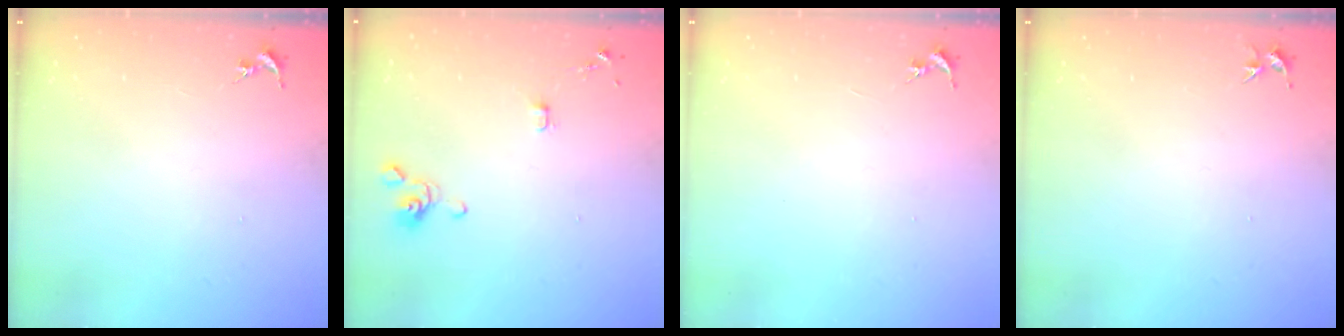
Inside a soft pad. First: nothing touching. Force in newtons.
{"total": 4.1, "press": 4.0, "slide": 0.7}
{"total": 0.0}
{"total": 3.4, "press": 3.4, "slide": 0.4}